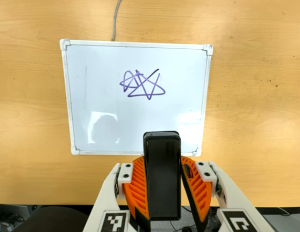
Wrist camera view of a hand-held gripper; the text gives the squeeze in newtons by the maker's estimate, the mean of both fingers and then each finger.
{"total": 5.4, "left": 4.7, "right": 6.2}